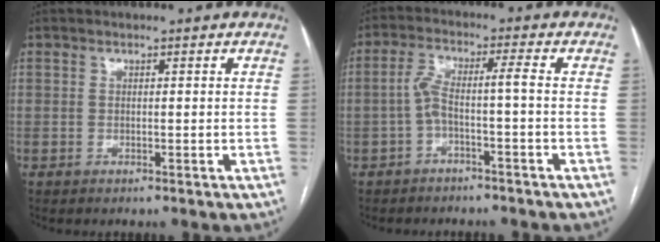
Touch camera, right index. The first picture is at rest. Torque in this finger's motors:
{"motor_torque": [0.71, -0.12, 0.32, 0.09]}